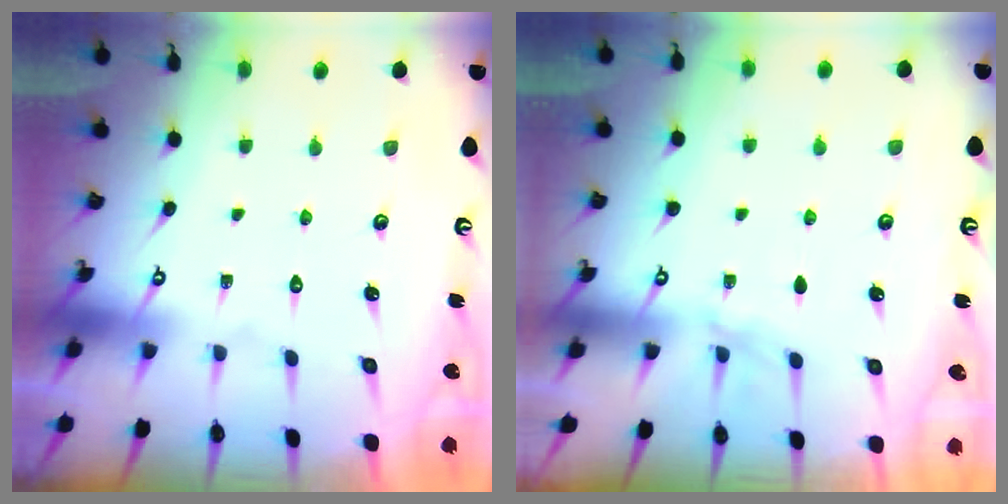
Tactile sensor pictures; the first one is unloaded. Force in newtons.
{"total": 3.6, "press": 3.6, "slide": 0.5}